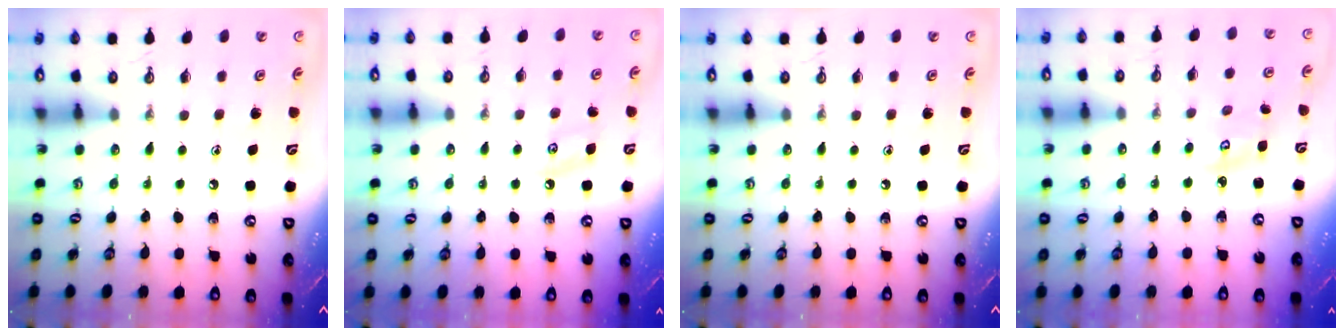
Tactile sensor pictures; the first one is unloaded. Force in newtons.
{"total": 5.3, "press": 5.2, "slide": 0.8}
{"total": 0.0}
{"total": 2.9, "press": 2.9, "slide": 0.1}